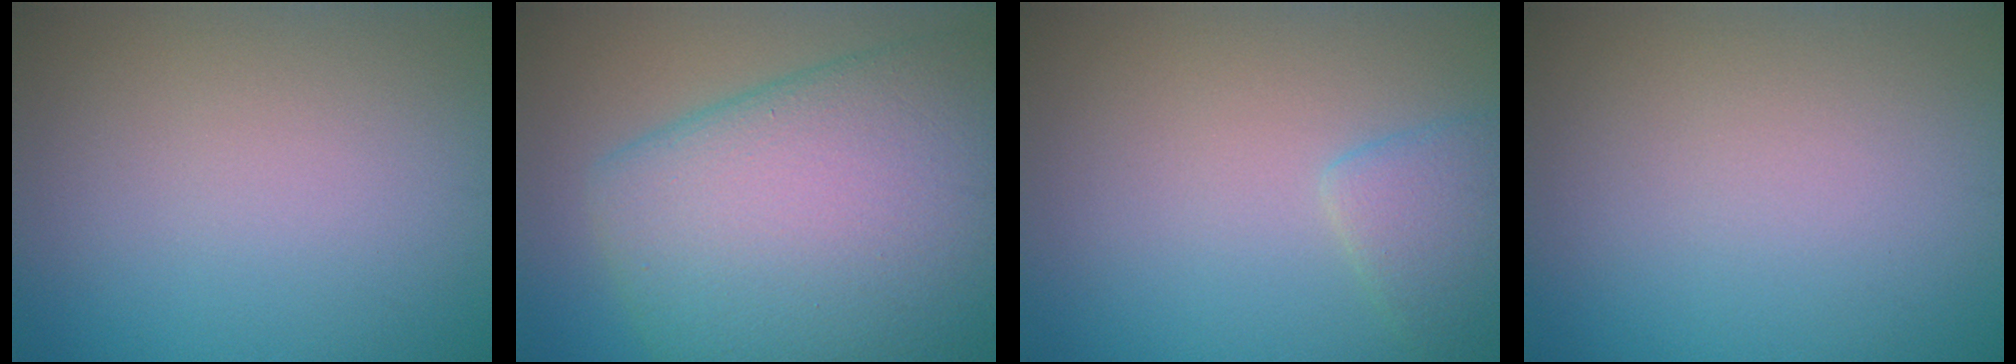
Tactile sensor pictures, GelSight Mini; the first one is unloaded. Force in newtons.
{"total": 12.4, "press": 12.4, "slide": 0.6}
{"total": 2.3, "press": 2.3, "slide": 0.2}
{"total": 0.0}